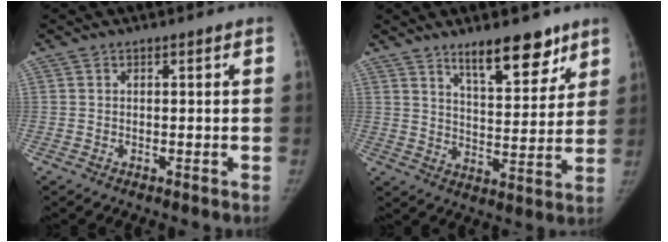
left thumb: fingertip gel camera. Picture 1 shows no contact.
{"total": 11.9, "force": [8.4, 4.3, 7.4], "torque": [-0.073, -0.055, 0.133]}